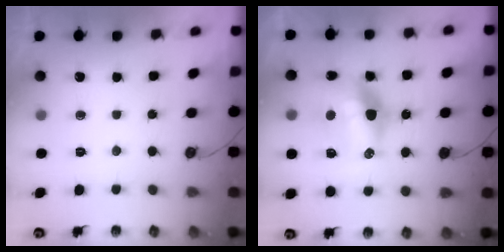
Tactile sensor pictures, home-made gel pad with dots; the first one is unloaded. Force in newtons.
{"total": 14.4, "press": 14.2, "slide": 1.8}